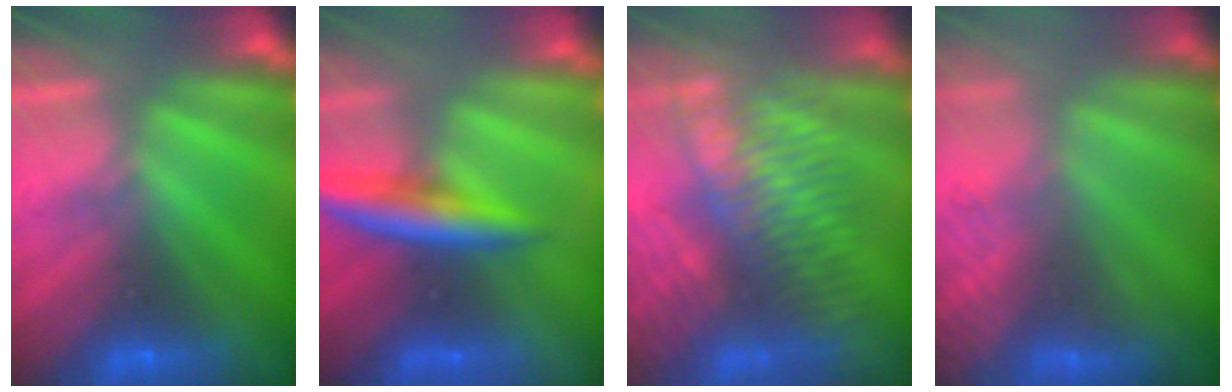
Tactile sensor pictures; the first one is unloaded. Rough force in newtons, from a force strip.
{"total": 5.9}
{"total": 7.4}
{"total": 4.5}